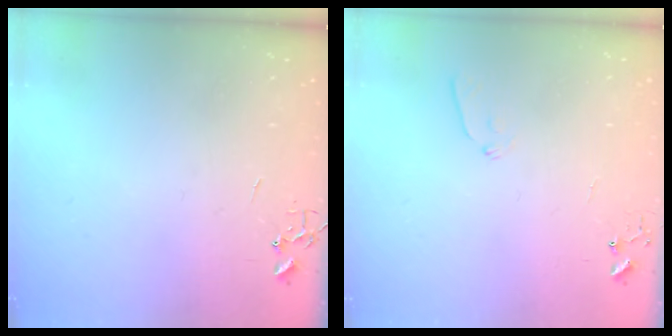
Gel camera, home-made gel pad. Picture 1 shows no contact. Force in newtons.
{"total": 5.6, "press": 5.6, "slide": 0.6}